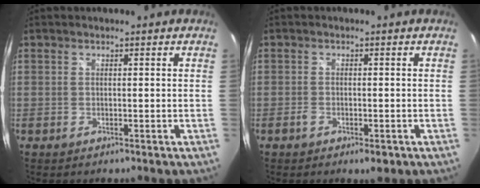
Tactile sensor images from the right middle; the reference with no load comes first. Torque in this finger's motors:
{"motor_torque": [0.92, -0.44, 0.02, 0.01]}